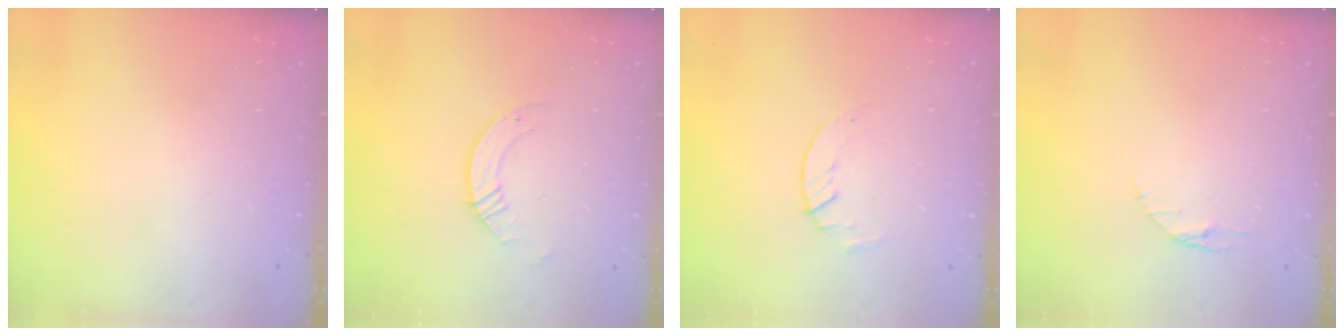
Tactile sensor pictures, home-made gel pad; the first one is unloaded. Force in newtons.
{"total": 3.8, "press": 3.8, "slide": 0.1}
{"total": 1.7, "press": 1.6, "slide": 0.2}
{"total": 2.9, "press": 2.9, "slide": 0.4}